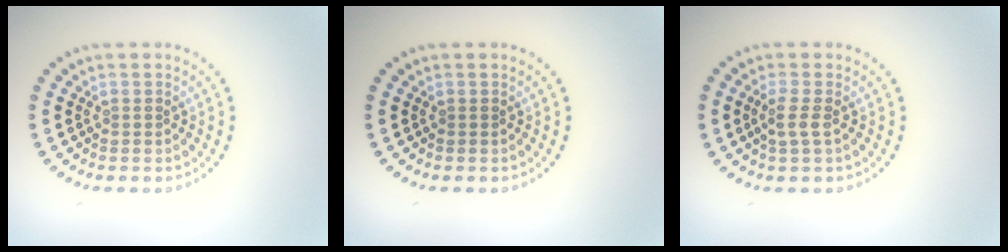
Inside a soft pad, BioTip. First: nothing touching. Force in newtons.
{"total": 0.0}
{"total": 1.5, "press": 1.3, "slide": 0.6}